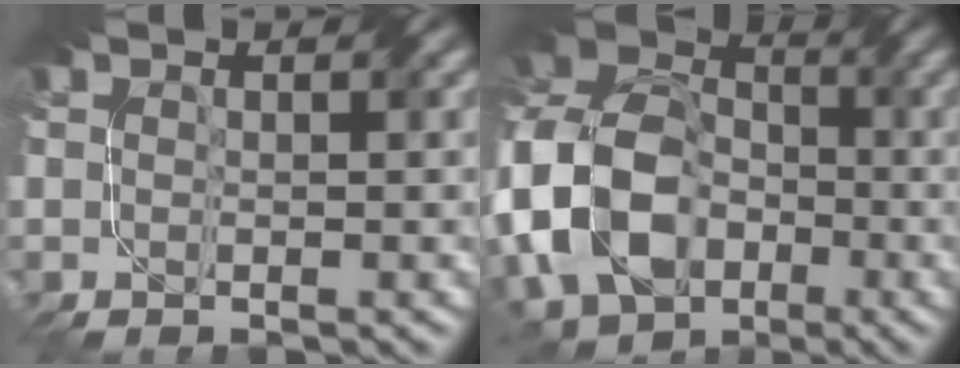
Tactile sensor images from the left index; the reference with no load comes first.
{"total": 12.9, "force": [-3.4, 9.9, 7.5], "torque": [-0.180, -0.002, -0.079]}